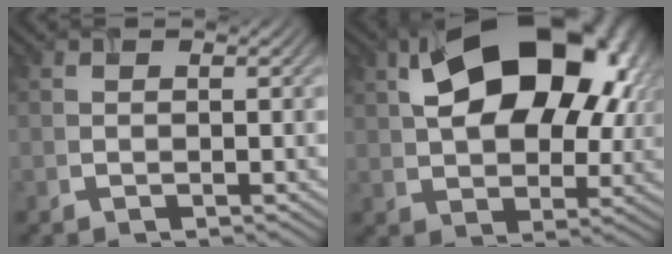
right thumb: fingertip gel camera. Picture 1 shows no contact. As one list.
[{"total": 19.0, "force": [6.4, 11.4, 13.7], "torque": [-0.219, 0.032, 0.097]}]